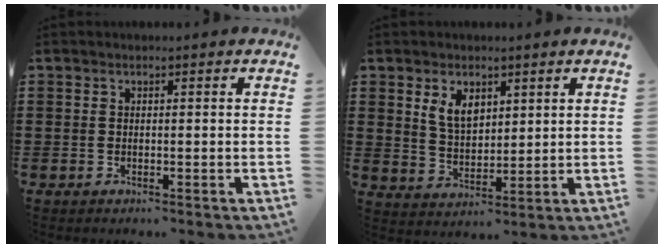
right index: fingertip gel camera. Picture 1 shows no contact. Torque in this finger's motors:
{"motor_torque": [0.85, 0.61, 0.27, 0.07]}